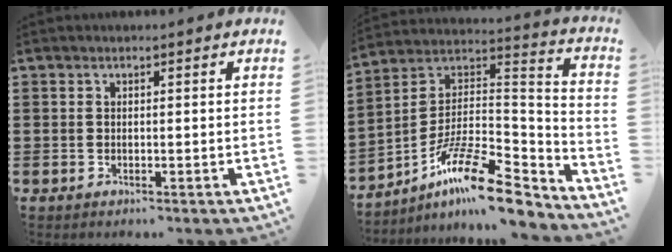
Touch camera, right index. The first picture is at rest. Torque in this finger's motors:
{"motor_torque": [0.44, 0.81, -0.49, -0.21]}